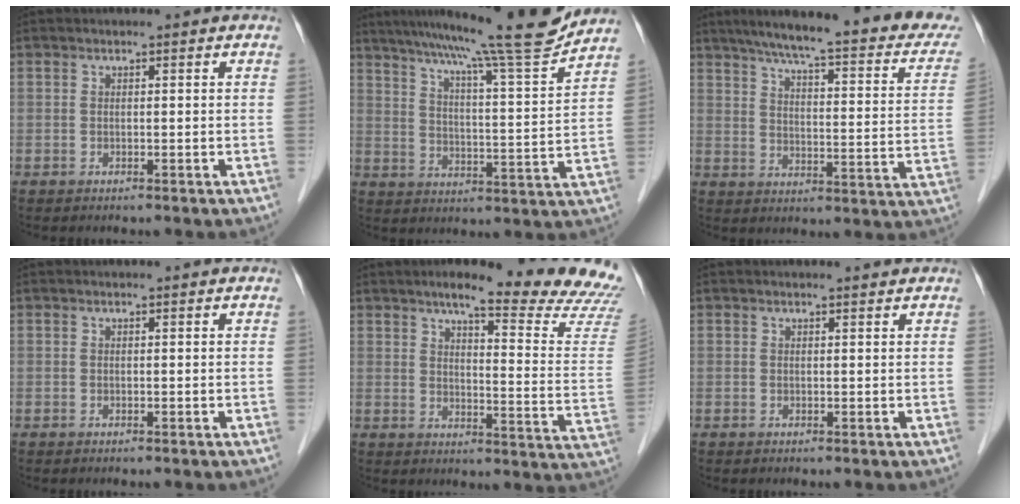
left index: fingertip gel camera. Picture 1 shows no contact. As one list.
[{"total": 16.4, "force": [14.3, -1.8, 7.9], "torque": [-0.130, -0.019, 0.203]}, {"total": 26.2, "force": [21.5, 3.3, 14.7], "torque": [-0.206, -0.021, 0.263]}, {"total": 0.0}, {"total": 18.7, "force": [16.6, 0.4, 8.6], "torque": [-0.109, -0.078, 0.190]}, {"total": 1.1, "force": [1.1, -0.1, 0.1], "torque": [-0.010, -0.002, 0.014]}]